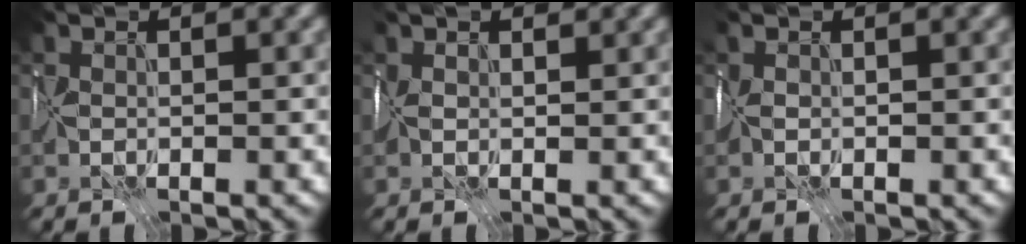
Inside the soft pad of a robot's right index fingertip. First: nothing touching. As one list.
[{"total": 2.7, "force": [1.6, 1.3, 1.7], "torque": [-0.030, 0.010, 0.026]}, {"total": 0.8, "force": [0.0, 0.5, 0.7], "torque": [-0.022, 0.003, -0.001]}]